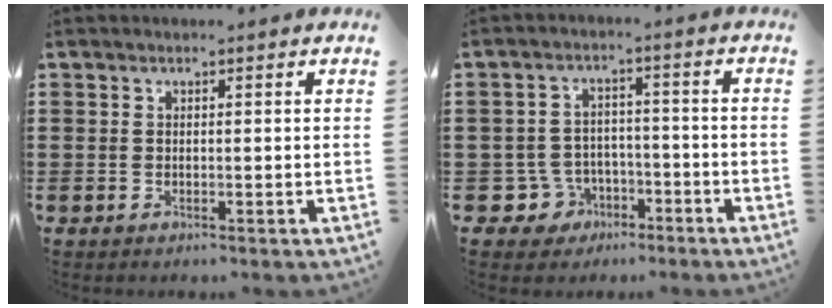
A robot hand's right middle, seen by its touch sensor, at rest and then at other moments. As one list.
[{"total": 5.3, "force": [-3.2, 4.2, 0.9], "torque": [-0.042, 0.010, -0.062]}]